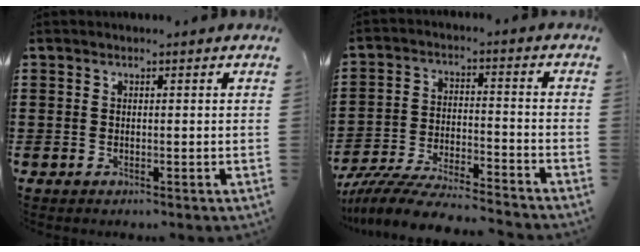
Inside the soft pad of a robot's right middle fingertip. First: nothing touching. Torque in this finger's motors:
{"motor_torque": [1.73, -0.41, 0.62, 0.21]}